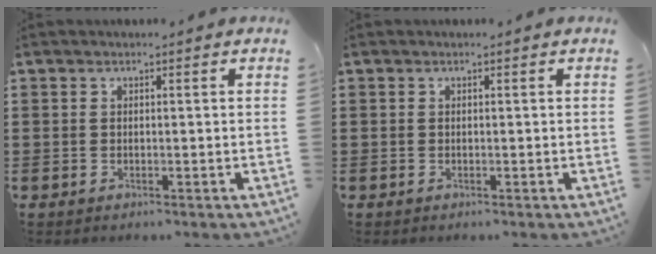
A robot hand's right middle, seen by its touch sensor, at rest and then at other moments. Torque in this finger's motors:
{"motor_torque": [0.57, -0.26, 0.08, 0.01]}